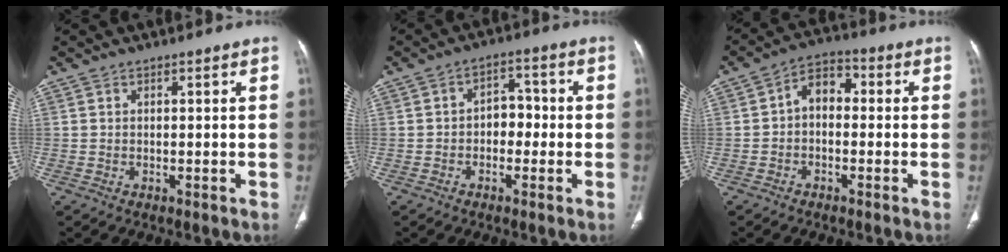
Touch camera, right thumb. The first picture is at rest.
{"total": 5.0, "force": [-0.9, 3.7, 3.2], "torque": [-0.018, 0.023, -0.023]}
{"total": 5.9, "force": [-0.3, 4.2, 4.2], "torque": [-0.047, 0.026, -0.022]}